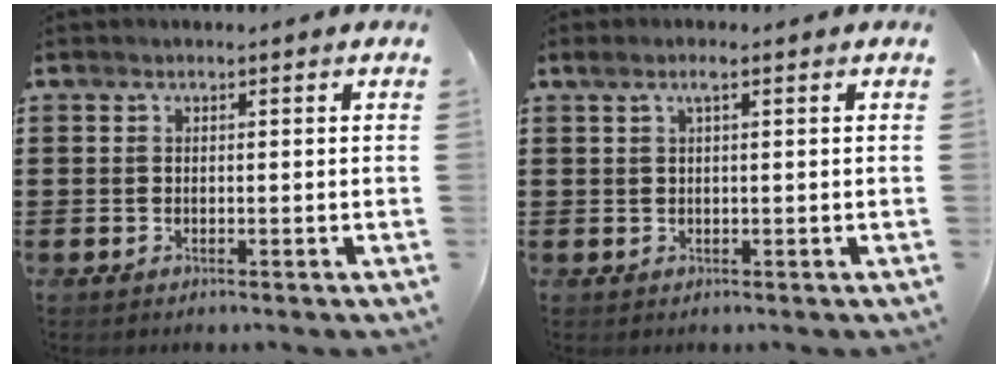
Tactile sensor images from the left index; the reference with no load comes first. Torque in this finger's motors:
{"motor_torque": [0.56, -0.25, 0.25, 0.06]}